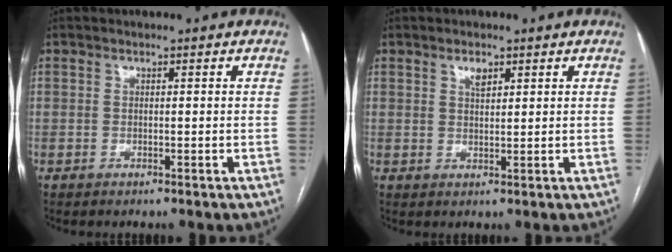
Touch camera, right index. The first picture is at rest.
{"total": 2.0, "force": [1.2, 0.8, 1.4], "torque": [-0.025, 0.000, 0.022]}